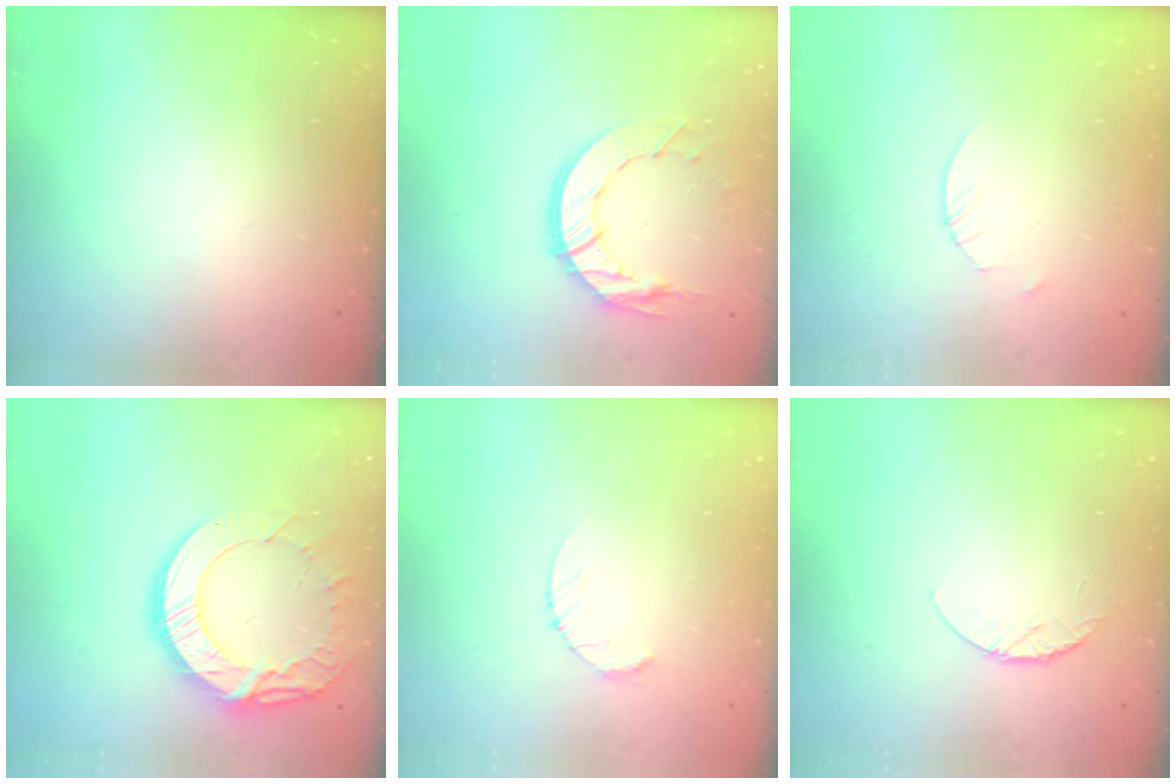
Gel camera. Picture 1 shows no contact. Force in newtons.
{"total": 12.1, "press": 12.1, "slide": 0.8}
{"total": 1.4, "press": 1.4, "slide": 0.2}
{"total": 17.6, "press": 17.5, "slide": 1.5}
{"total": 2.6, "press": 2.6, "slide": 0.4}
{"total": 5.7, "press": 5.7, "slide": 0.7}